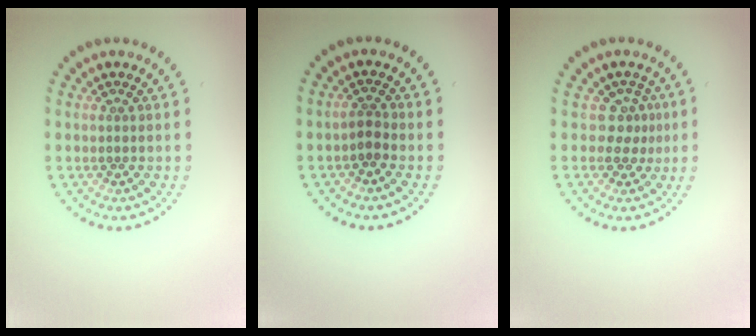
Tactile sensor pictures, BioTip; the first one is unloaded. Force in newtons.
{"total": 1.3, "press": 1.1, "slide": 0.7}
{"total": 2.3, "press": 1.5, "slide": 1.7}